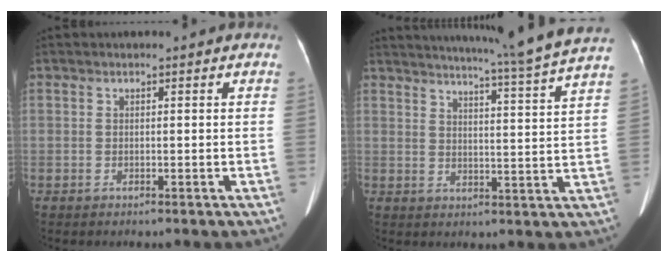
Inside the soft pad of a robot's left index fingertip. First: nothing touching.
{"total": 17.1, "force": [15.2, -2.7, 7.5], "torque": [-0.125, -0.052, 0.184]}